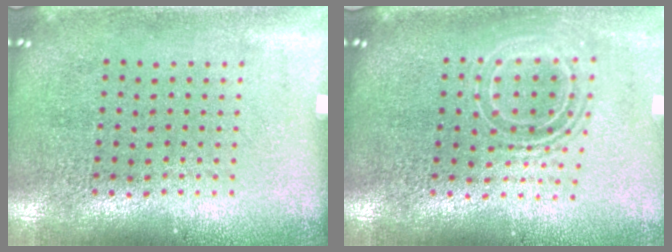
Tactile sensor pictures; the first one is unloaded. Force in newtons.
{"total": 1.6, "press": 1.3, "slide": 1.0}